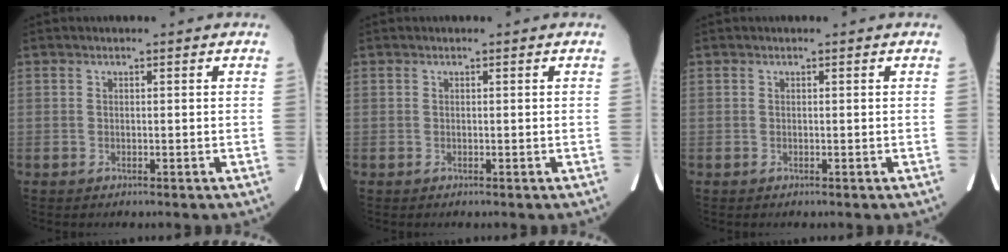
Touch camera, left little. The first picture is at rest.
{"total": 0.0}
{"total": 0.0}